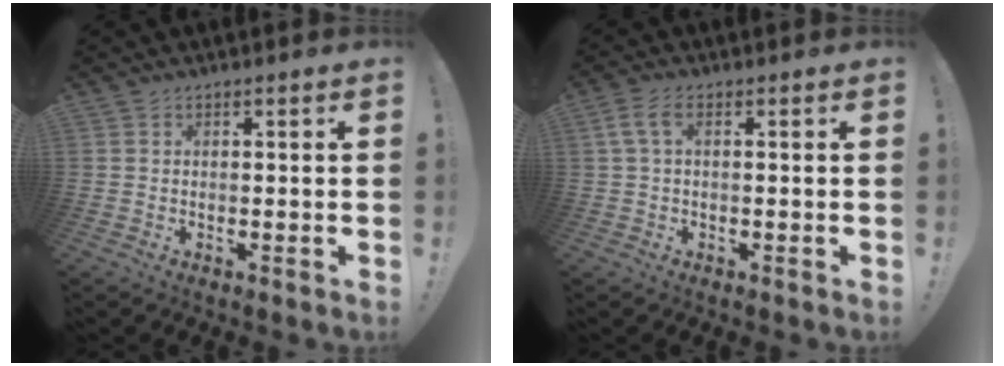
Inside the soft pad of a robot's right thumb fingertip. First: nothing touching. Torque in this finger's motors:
{"motor_torque": [-0.07, 0.08, 0.45, -0.07, 0.00]}